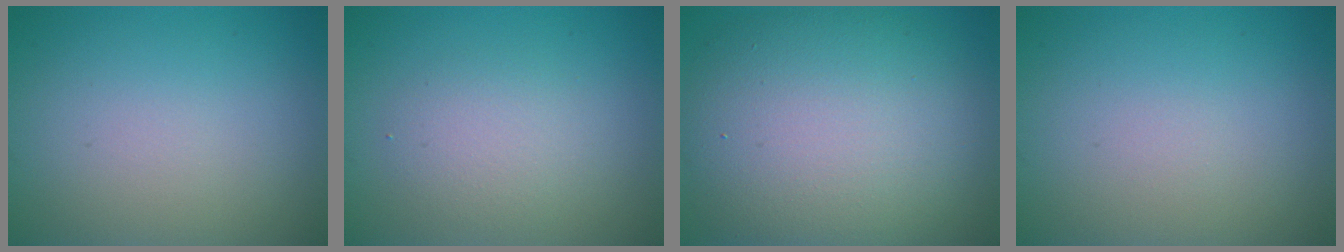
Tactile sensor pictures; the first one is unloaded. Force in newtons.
{"total": 2.5, "press": 2.5, "slide": 0.2}
{"total": 12.3, "press": 12.3, "slide": 0.6}
{"total": 0.0}